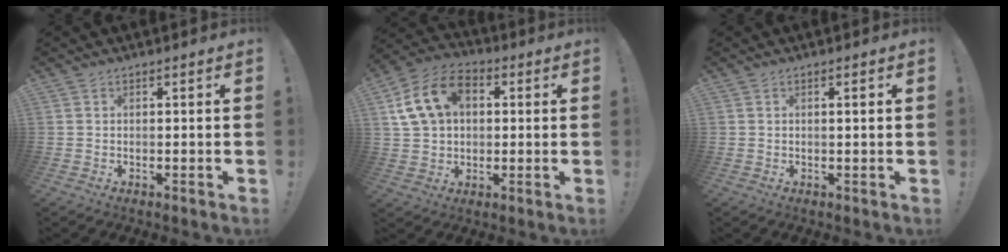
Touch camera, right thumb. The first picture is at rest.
{"total": 15.1, "force": [4.4, 11.2, 9.1], "torque": [-0.151, 0.003, 0.092]}
{"total": 1.3, "force": [0.3, -0.1, 1.3], "torque": [-0.019, -0.001, 0.001]}